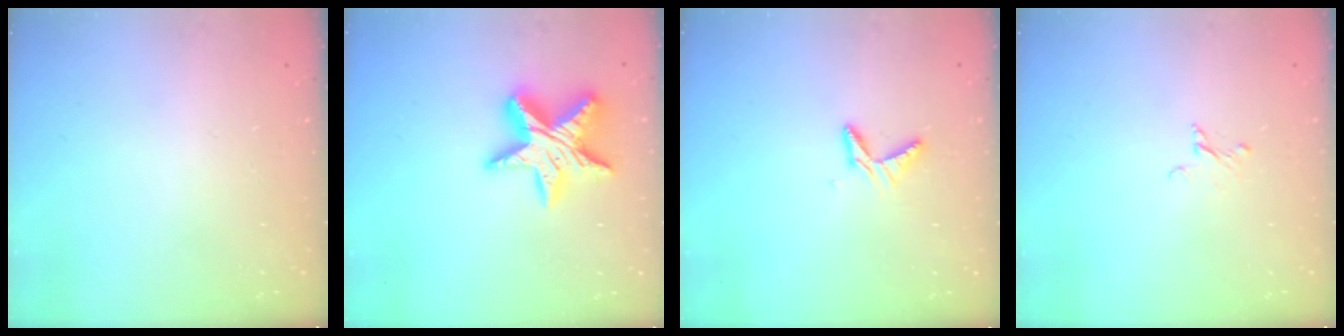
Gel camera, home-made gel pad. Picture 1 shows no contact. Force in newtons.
{"total": 15.8, "press": 15.7, "slide": 1.1}
{"total": 4.6, "press": 4.6, "slide": 0.4}
{"total": 2.1, "press": 2.1, "slide": 0.1}